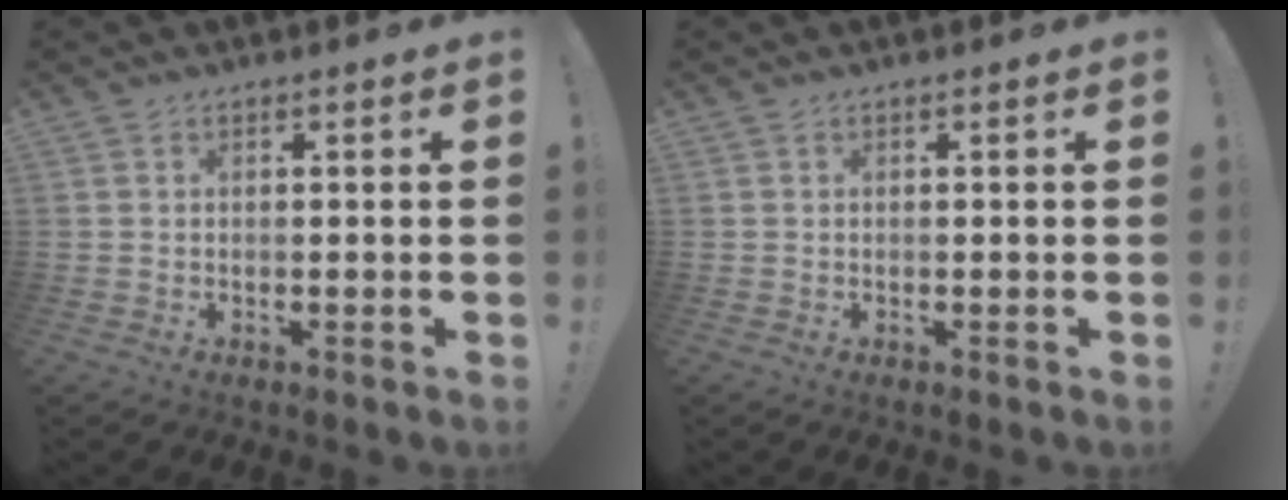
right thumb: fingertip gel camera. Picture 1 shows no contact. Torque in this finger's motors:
{"motor_torque": [-0.19, -0.18, 0.05, -0.02, 0.03]}